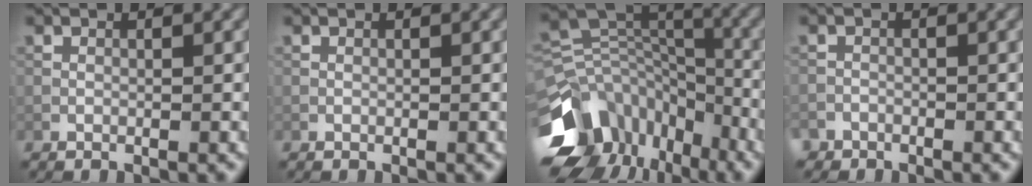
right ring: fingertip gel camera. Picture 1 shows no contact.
{"total": 0.0}
{"total": 11.8, "force": [-5.9, 8.0, 6.4], "torque": [-0.139, 0.010, -0.097]}
{"total": 1.2, "force": [-1.0, 0.5, -0.4], "torque": [0.012, 0.003, -0.021]}